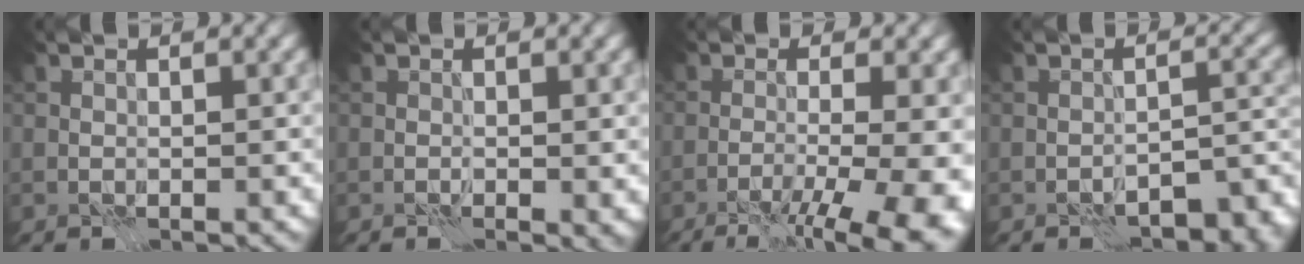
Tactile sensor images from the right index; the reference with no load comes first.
{"total": 0.6, "force": [0.0, 0.2, 0.5], "torque": [-0.007, -0.001, 0.001]}
{"total": 10.4, "force": [-4.4, 3.3, 8.8], "torque": [-0.081, -0.011, -0.060]}
{"total": 6.6, "force": [-4.7, 2.8, 3.7], "torque": [-0.036, -0.007, -0.068]}